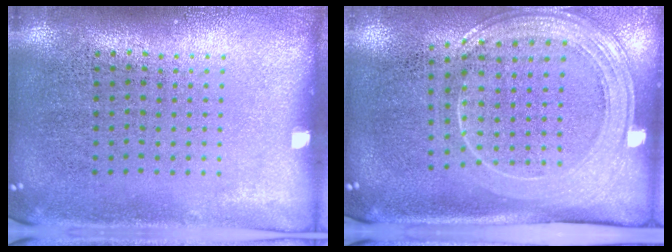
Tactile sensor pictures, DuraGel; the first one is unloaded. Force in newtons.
{"total": 2.1, "press": 1.9, "slide": 1.0}